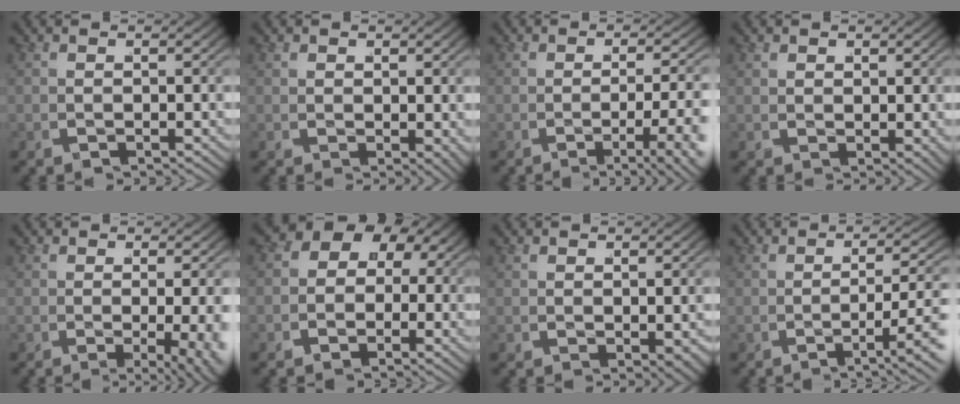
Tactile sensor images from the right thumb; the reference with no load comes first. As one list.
[{"total": 0.6, "force": [0.5, 0.2, 0.4], "torque": [-0.001, -0.002, 0.013]}, {"total": 5.5, "force": [-2.2, 1.4, 4.9], "torque": [-0.065, 0.006, -0.042]}, {"total": 0.9, "force": [0.9, -0.1, 0.0], "torque": [0.008, 0.003, 0.018]}, {"total": 5.1, "force": [-1.4, 1.5, 4.6], "torque": [-0.074, -0.017, -0.017]}, {"total": 5.2, "force": [0.1, 4.4, 2.7], "torque": [-0.062, 0.000, -0.009]}, {"total": 0.7, "force": [0.0, 0.3, 0.6], "torque": [-0.009, -0.007, 0.009]}, {"total": 4.2, "force": [-1.7, 0.9, 3.8], "torque": [-0.062, 0.011, -0.037]}]